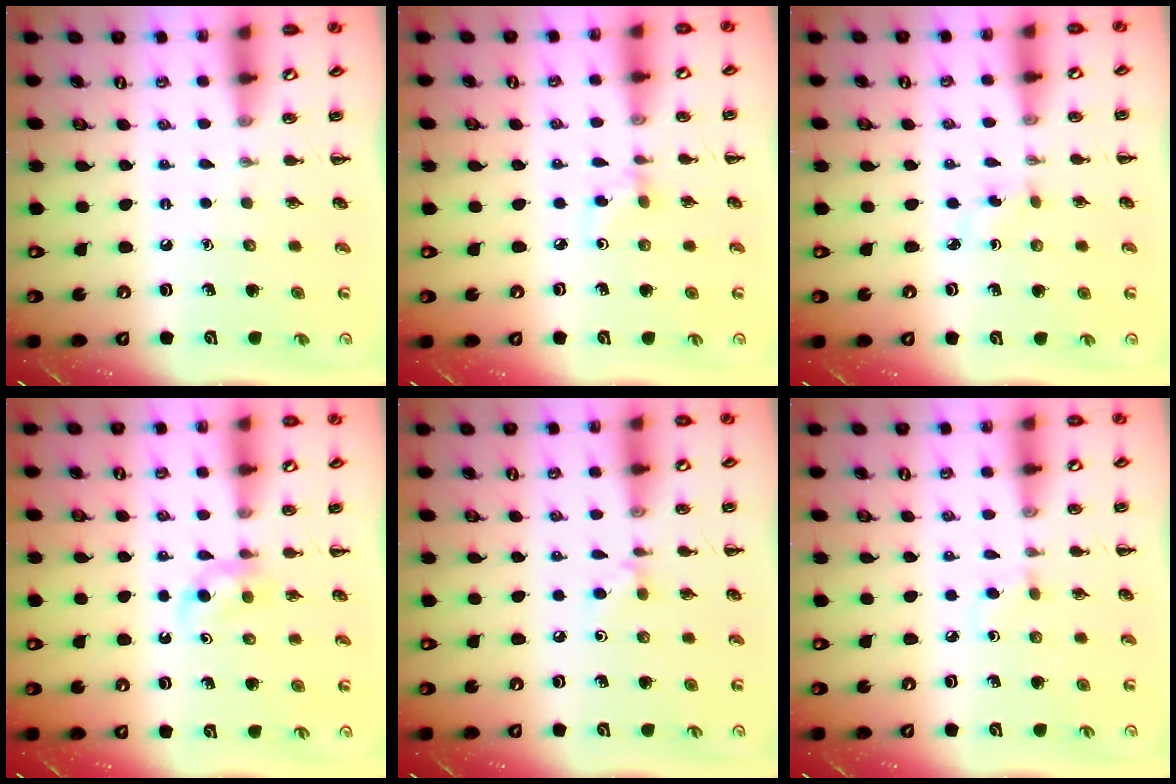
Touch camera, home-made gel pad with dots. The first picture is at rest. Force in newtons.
{"total": 2.6, "press": 2.5, "slide": 0.8}
{"total": 1.8, "press": 1.6, "slide": 0.7}
{"total": 2.9, "press": 2.6, "slide": 1.3}
{"total": 4.7, "press": 4.5, "slide": 1.6}
{"total": 2.7, "press": 2.5, "slide": 0.9}